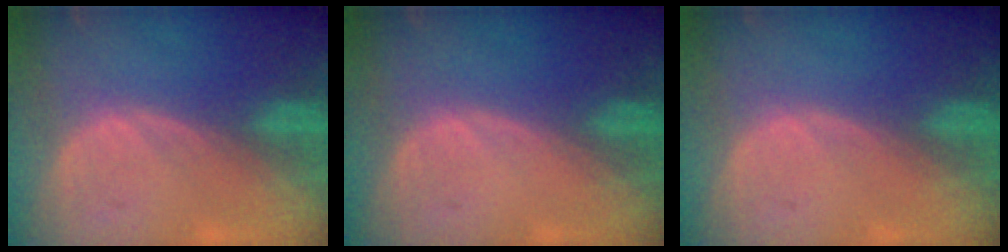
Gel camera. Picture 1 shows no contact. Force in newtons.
{"total": 0.0}
{"total": 0.0}